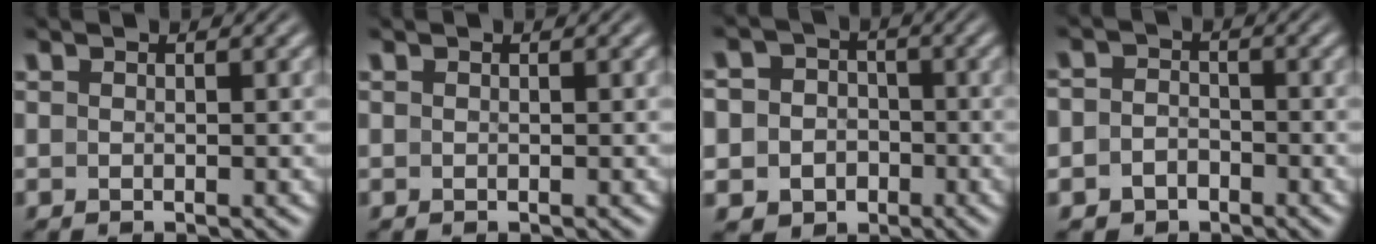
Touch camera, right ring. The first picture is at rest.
{"total": 0.0}
{"total": 10.5, "force": [-2.6, 9.6, 3.4], "torque": [-0.078, -0.044, -0.041]}
{"total": 4.6, "force": [-2.5, 3.8, 0.3], "torque": [-0.026, -0.021, -0.042]}